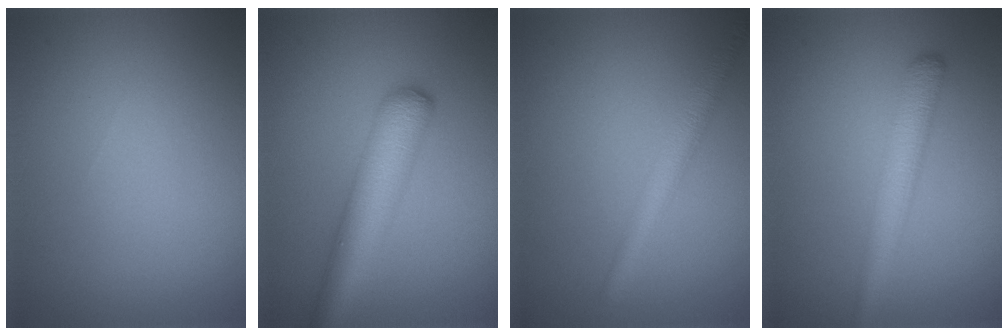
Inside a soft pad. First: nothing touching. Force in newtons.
{"total": 6.2, "press": 6.2, "slide": 0.2}
{"total": 2.9, "press": 2.9, "slide": 0.2}
{"total": 3.7, "press": 3.7, "slide": 0.1}